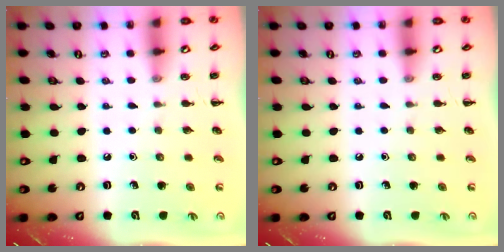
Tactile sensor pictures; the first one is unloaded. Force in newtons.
{"total": 0.0}